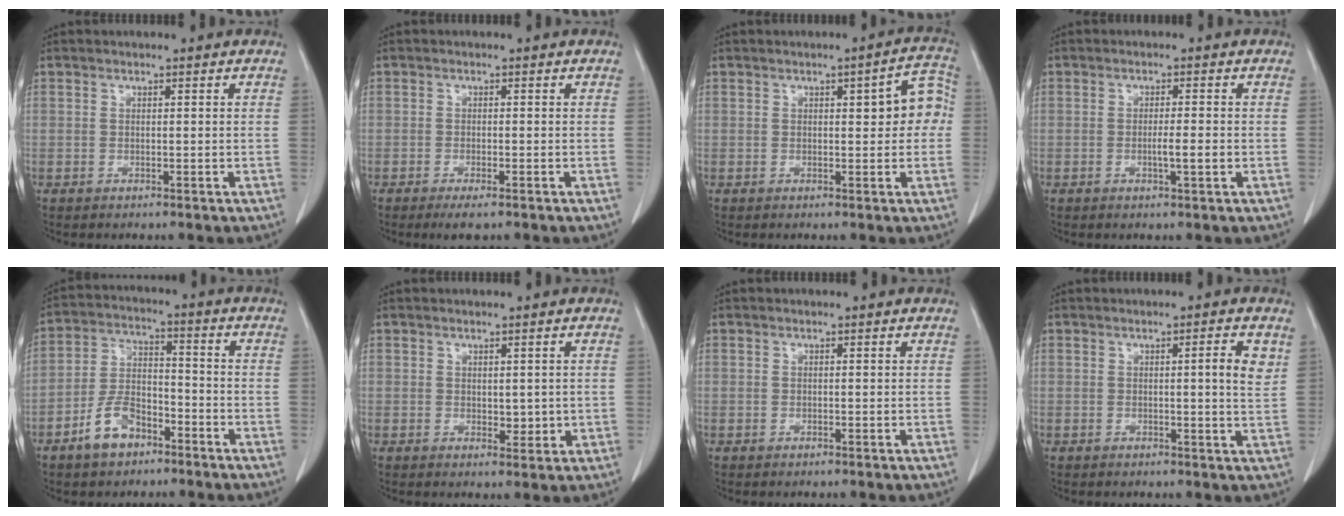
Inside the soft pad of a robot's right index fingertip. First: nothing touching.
{"total": 2.7, "force": [-1.8, 0.4, 1.9], "torque": [-0.031, -0.006, -0.029]}
{"total": 5.9, "force": [0.7, 1.9, 5.5], "torque": [-0.059, 0.023, 0.005]}
{"total": 2.7, "force": [-0.6, 0.0, 2.6], "torque": [-0.045, -0.003, -0.011]}
{"total": 8.1, "force": [-5.0, 4.3, 4.8], "torque": [-0.104, 0.013, -0.092]}
{"total": 2.4, "force": [0.2, 1.4, 1.9], "torque": [-0.021, -0.006, 0.009]}
{"total": 0.0}
{"total": 3.5, "force": [1.1, 0.0, 3.3], "torque": [-0.043, -0.004, 0.012]}